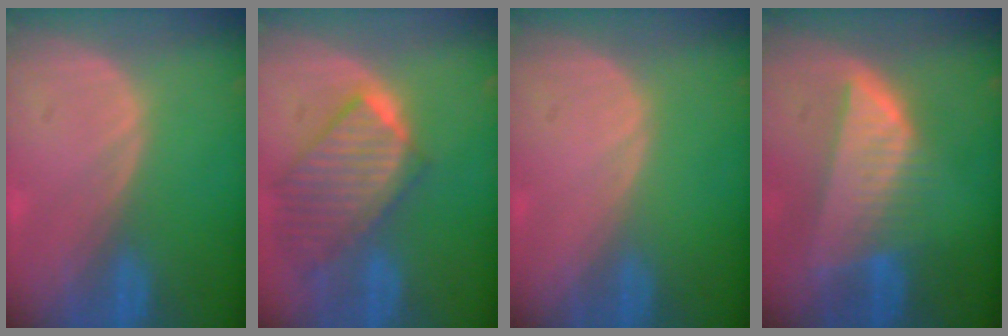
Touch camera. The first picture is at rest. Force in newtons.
{"total": 9.9, "press": 8.7, "slide": 4.7}
{"total": 0.0}
{"total": 8.2, "press": 7.3, "slide": 3.9}